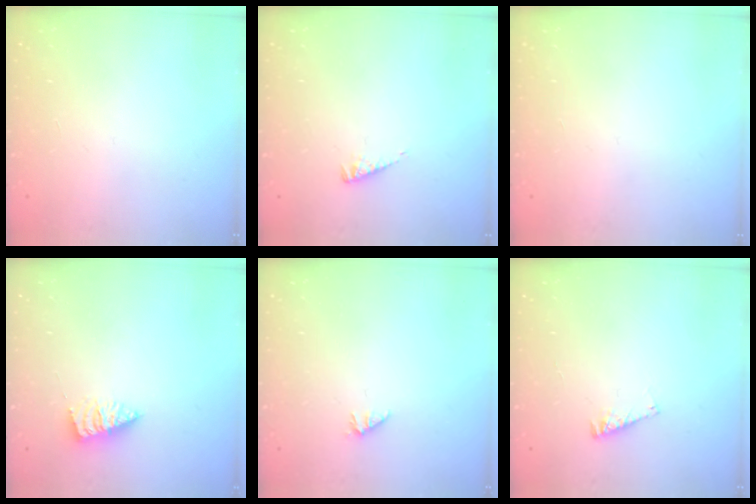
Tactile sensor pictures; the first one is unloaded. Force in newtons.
{"total": 2.7, "press": 2.7, "slide": 0.3}
{"total": 0.0}
{"total": 2.3, "press": 2.3, "slide": 0.4}
{"total": 0.0}
{"total": 2.3, "press": 2.3, "slide": 0.2}